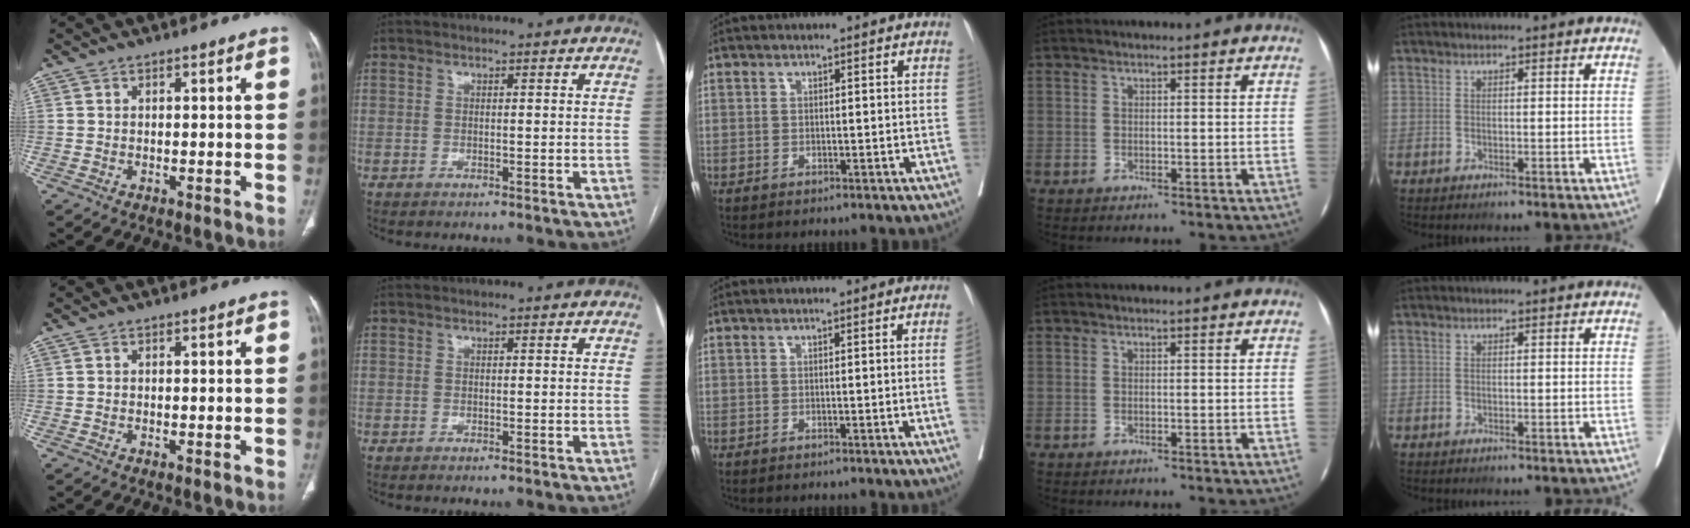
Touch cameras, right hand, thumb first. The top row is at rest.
{"middle": {"total": 1.8, "force": [-0.3, -0.7, 1.6], "torque": [-0.017, -0.001, -0.003]}}